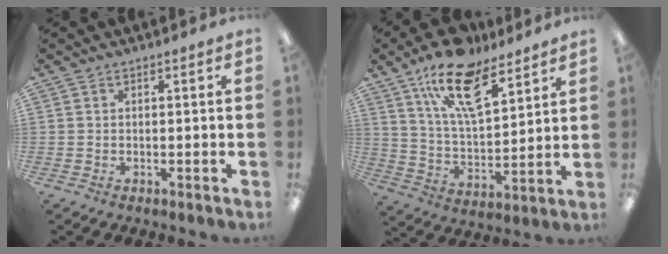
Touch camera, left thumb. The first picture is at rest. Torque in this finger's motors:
{"motor_torque": [0.34, 0.37, 1.57, -1.21, 0.40]}